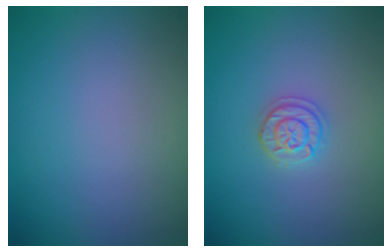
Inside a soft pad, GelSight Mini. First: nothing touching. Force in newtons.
{"total": 1.9, "press": 1.8, "slide": 0.3}